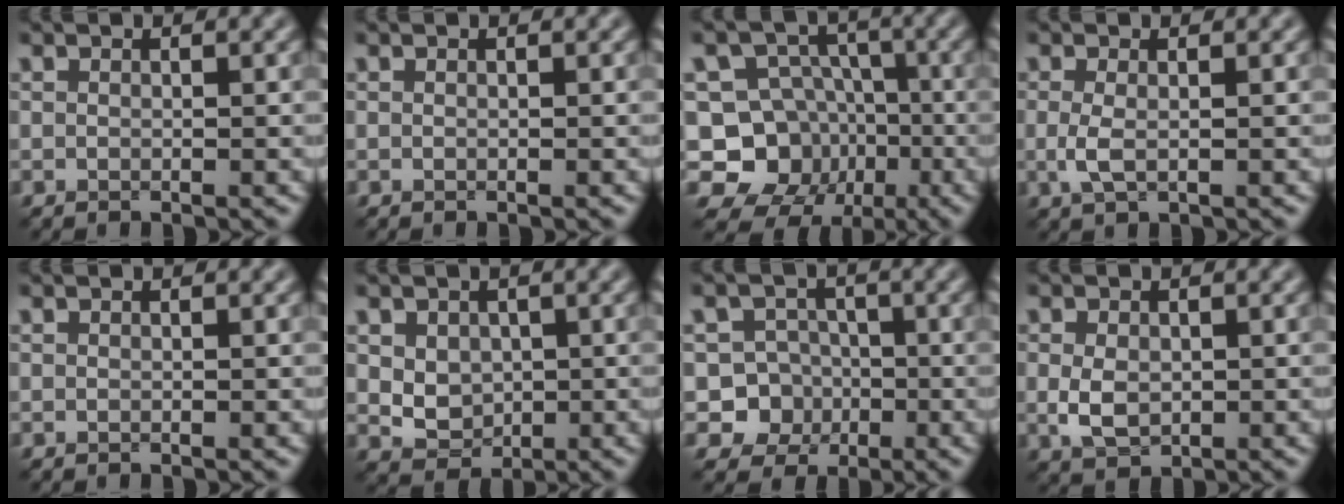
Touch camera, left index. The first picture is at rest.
{"total": 0.0}
{"total": 10.5, "force": [-3.8, 9.2, 3.4], "torque": [-0.050, 0.013, -0.090]}
{"total": 1.7, "force": [-0.2, 0.6, 1.5], "torque": [-0.042, -0.002, -0.004]}
{"total": 0.0}
{"total": 3.3, "force": [0.4, 2.6, 1.9], "torque": [-0.038, -0.001, 0.013]}
{"total": 5.7, "force": [-2.1, 5.2, 1.0], "torque": [0.004, 0.000, -0.059]}
{"total": 2.8, "force": [-0.3, 1.9, 2.0], "torque": [-0.046, -0.002, -0.005]}